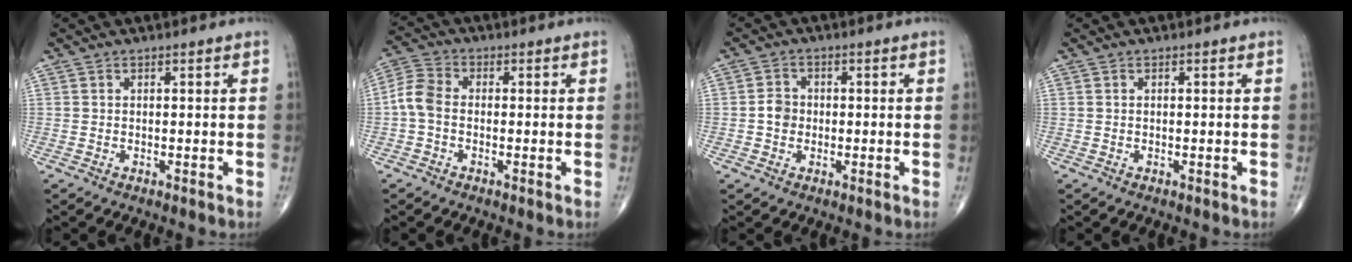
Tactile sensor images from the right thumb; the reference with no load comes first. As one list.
[{"total": 5.3, "force": [-0.8, 3.6, 3.9], "torque": [-0.078, 0.014, -0.029]}, {"total": 3.2, "force": [-0.4, 2.8, 1.5], "torque": [-0.016, 0.008, -0.013]}, {"total": 0.0}]